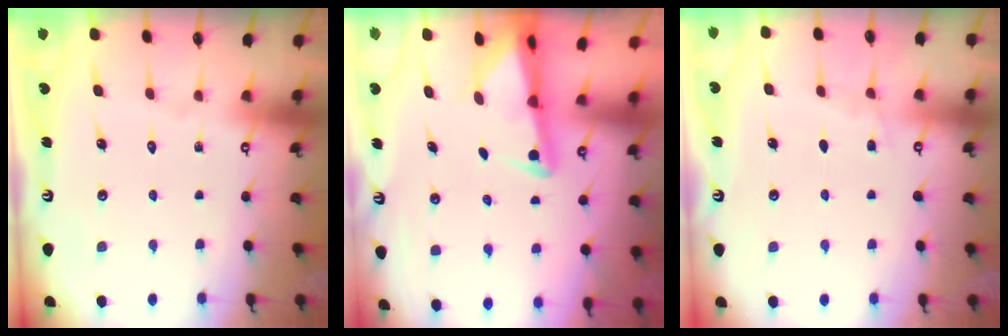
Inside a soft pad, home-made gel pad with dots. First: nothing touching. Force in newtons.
{"total": 2.3, "press": 2.2, "slide": 0.6}
{"total": 3.7, "press": 3.7, "slide": 0.5}